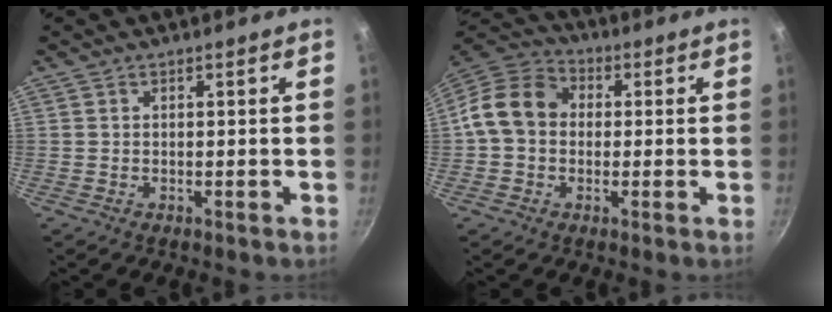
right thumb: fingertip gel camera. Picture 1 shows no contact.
{"total": 11.9, "force": [0.3, 9.7, 6.9], "torque": [-0.096, 0.030, -0.019]}